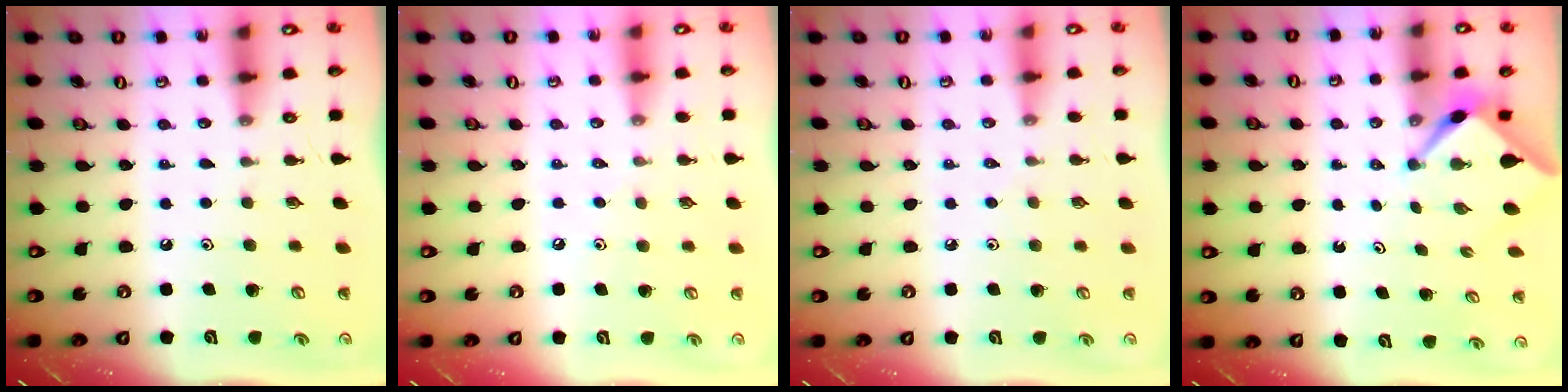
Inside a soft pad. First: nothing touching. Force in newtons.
{"total": 3.3, "press": 3.2, "slide": 0.5}
{"total": 2.5, "press": 2.5, "slide": 0.4}
{"total": 2.5, "press": 2.5, "slide": 0.3}